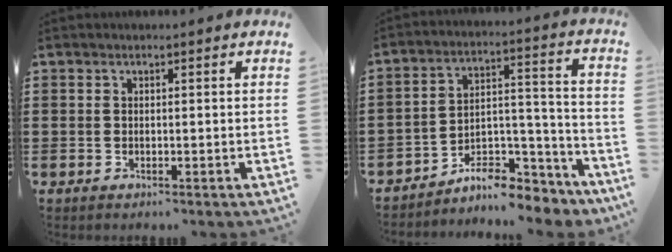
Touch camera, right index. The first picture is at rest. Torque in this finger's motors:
{"motor_torque": [-0.07, 0.38, -0.03, -0.17]}